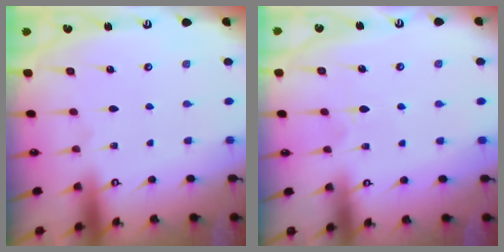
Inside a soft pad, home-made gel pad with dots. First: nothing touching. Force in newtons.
{"total": 4.6, "press": 4.6, "slide": 0.6}